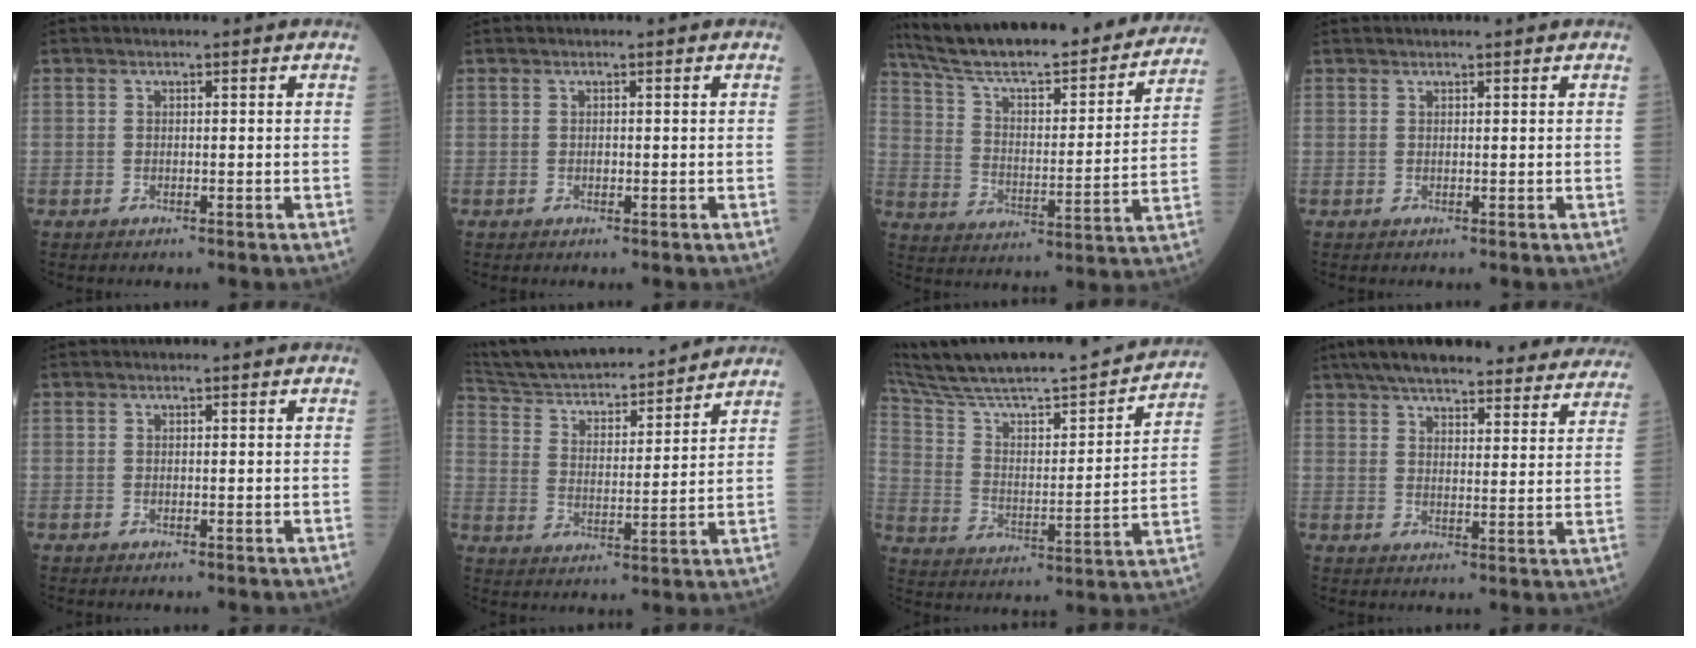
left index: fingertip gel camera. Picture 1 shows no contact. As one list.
[{"total": 0.0}, {"total": 28.6, "force": [24.8, 5.0, 13.4], "torque": [-0.211, -0.015, 0.347]}, {"total": 2.4, "force": [2.3, 0.3, 0.8], "torque": [-0.003, 0.024, 0.030]}, {"total": 0.0}, {"total": 21.3, "force": [19.5, 3.4, 7.6], "torque": [-0.125, 0.016, 0.300]}, {"total": 29.8, "force": [26.1, 4.1, 13.7], "torque": [-0.232, -0.016, 0.375]}, {"total": 28.3, "force": [24.9, 6.3, 12.0], "torque": [-0.180, -0.006, 0.305]}]